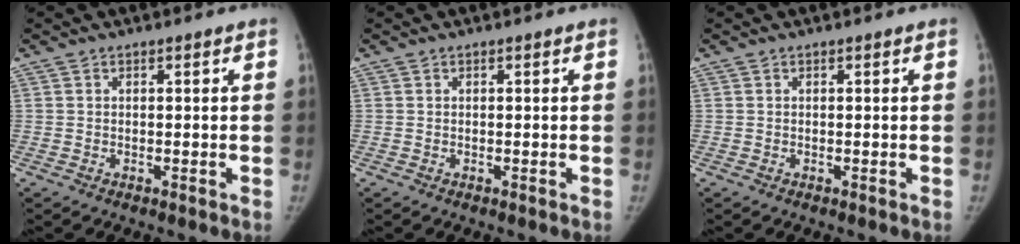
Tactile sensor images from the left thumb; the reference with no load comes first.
{"total": 0.0}
{"total": 0.0}